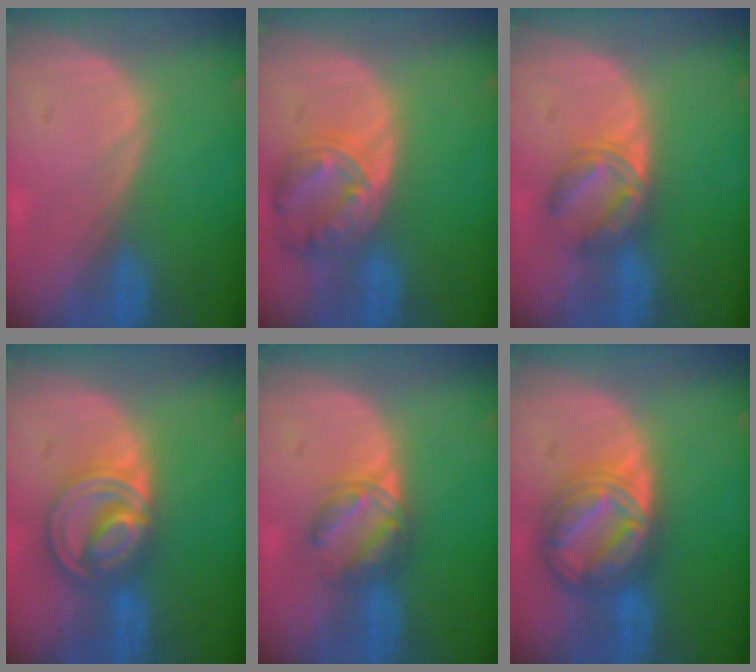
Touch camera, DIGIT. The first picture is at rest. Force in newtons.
{"total": 8.2, "press": 7.2, "slide": 4.0}
{"total": 5.4, "press": 5.3, "slide": 1.0}
{"total": 8.7, "press": 7.4, "slide": 4.6}
{"total": 5.9, "press": 5.3, "slide": 2.6}
{"total": 9.1, "press": 9.1, "slide": 0.6}